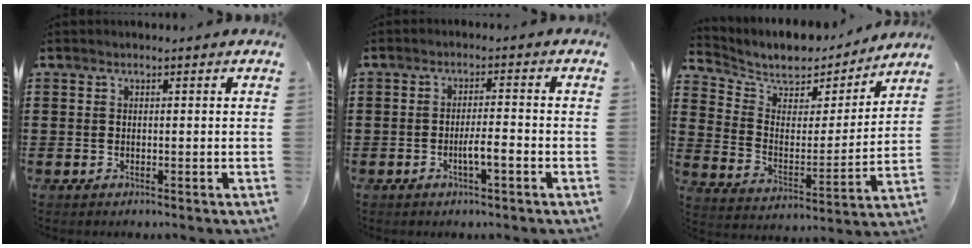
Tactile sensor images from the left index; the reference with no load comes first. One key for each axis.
{"total": 3.2, "fx": -1.4, "fy": 0.4, "fz": 2.9, "tx": -0.059, "ty": 0.000, "tz": -0.028}
{"total": 7.3, "fx": 6.6, "fy": 2.8, "fz": 1.4, "tx": -0.071, "ty": -0.046, "tz": 0.114}